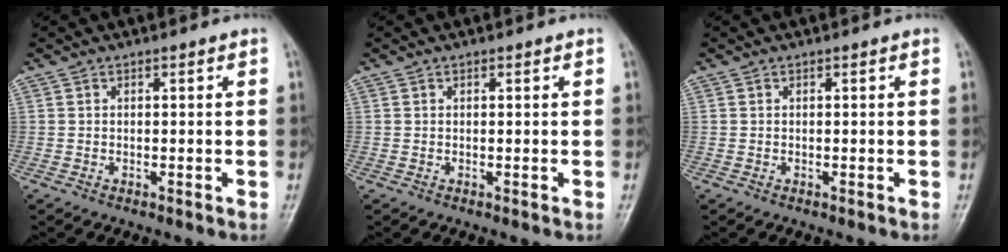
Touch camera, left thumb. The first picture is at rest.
{"total": 0.0}
{"total": 0.0}